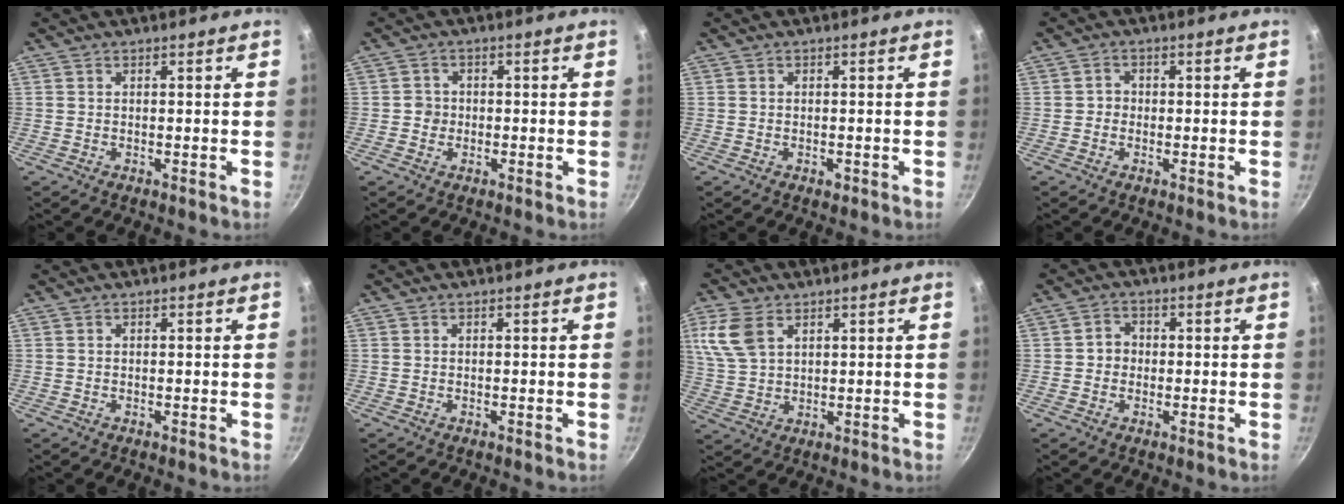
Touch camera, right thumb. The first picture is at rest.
{"total": 2.4, "force": [-0.6, 2.2, 0.6], "torque": [0.005, 0.005, -0.014]}
{"total": 1.2, "force": [-0.5, 0.8, 0.7], "torque": [-0.009, 0.002, -0.007]}
{"total": 1.8, "force": [-0.4, 1.6, 0.5], "torque": [-0.002, 0.006, -0.009]}
{"total": 0.0}
{"total": 0.0}
{"total": 8.6, "force": [3.7, 5.3, 5.7], "torque": [-0.118, -0.005, 0.081]}
{"total": 3.1, "force": [-0.3, 2.9, 1.2], "torque": [-0.001, 0.009, -0.008]}